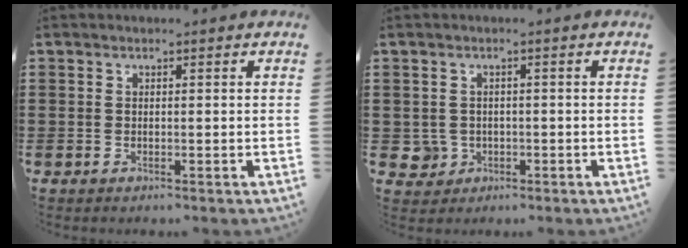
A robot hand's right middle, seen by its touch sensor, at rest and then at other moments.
{"total": 2.2, "force": [-0.3, 2.2, 0.3], "torque": [-0.017, 0.005, -0.010]}